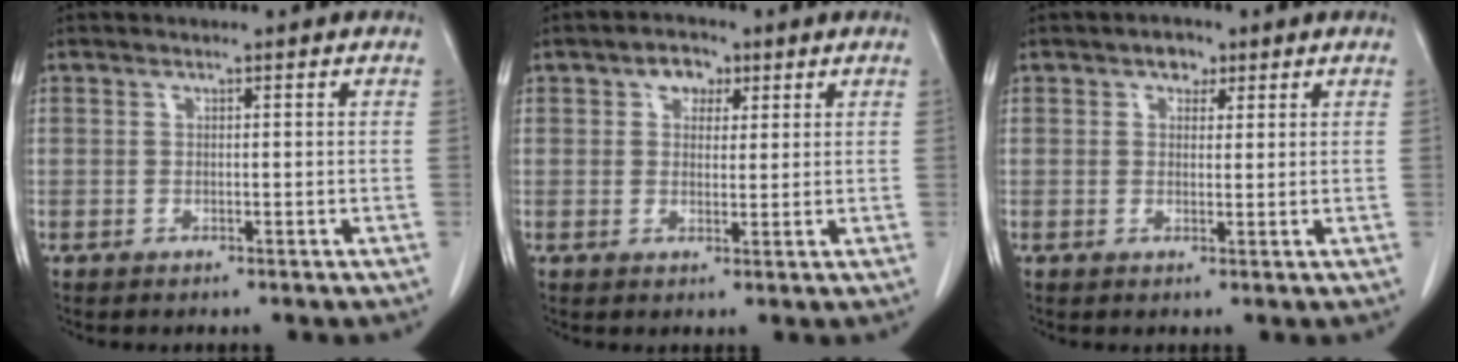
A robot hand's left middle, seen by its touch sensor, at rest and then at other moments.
{"total": 3.6, "force": [1.7, 2.5, 1.9], "torque": [-0.030, 0.012, 0.028]}
{"total": 2.4, "force": [1.3, 1.6, 1.2], "torque": [-0.019, 0.006, 0.020]}